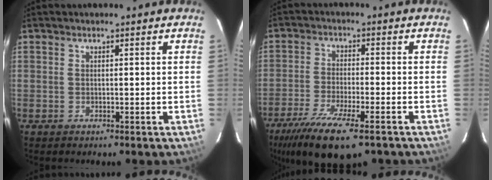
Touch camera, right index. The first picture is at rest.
{"total": 14.0, "force": [-9.5, 3.4, 9.7], "torque": [-0.206, -0.045, -0.170]}